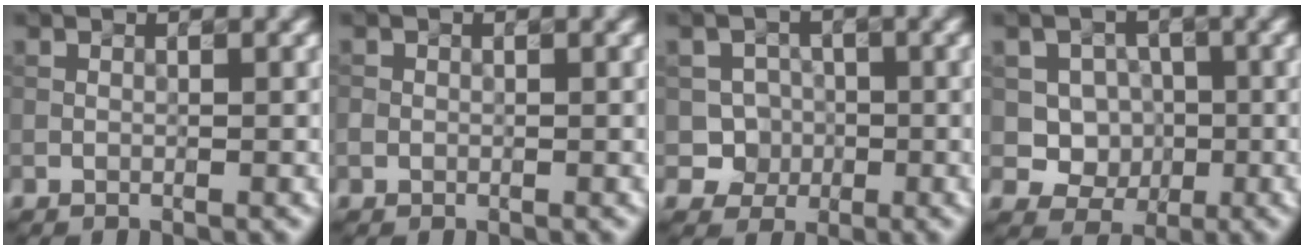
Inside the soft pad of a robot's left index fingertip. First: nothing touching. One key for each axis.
{"total": 0.6, "fx": -0.1, "fy": 0.6, "fz": 0.1, "tx": -0.001, "ty": -0.001, "tz": -0.003}
{"total": 2.9, "fx": -0.7, "fy": 2.8, "fz": 0.5, "tx": 0.006, "ty": 0.007, "tz": -0.022}
{"total": 4.8, "fx": 0.1, "fy": 4.4, "fz": 2.0, "tx": -0.019, "ty": 0.007, "tz": -0.010}